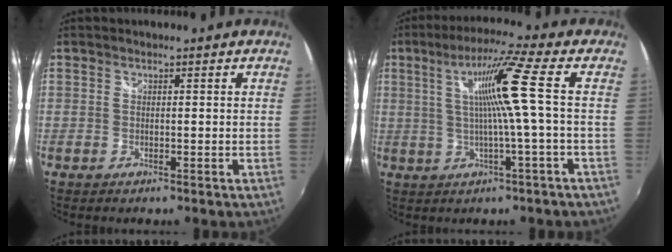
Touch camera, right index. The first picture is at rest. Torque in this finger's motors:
{"motor_torque": [0.74, -0.12, 0.37, 0.12]}